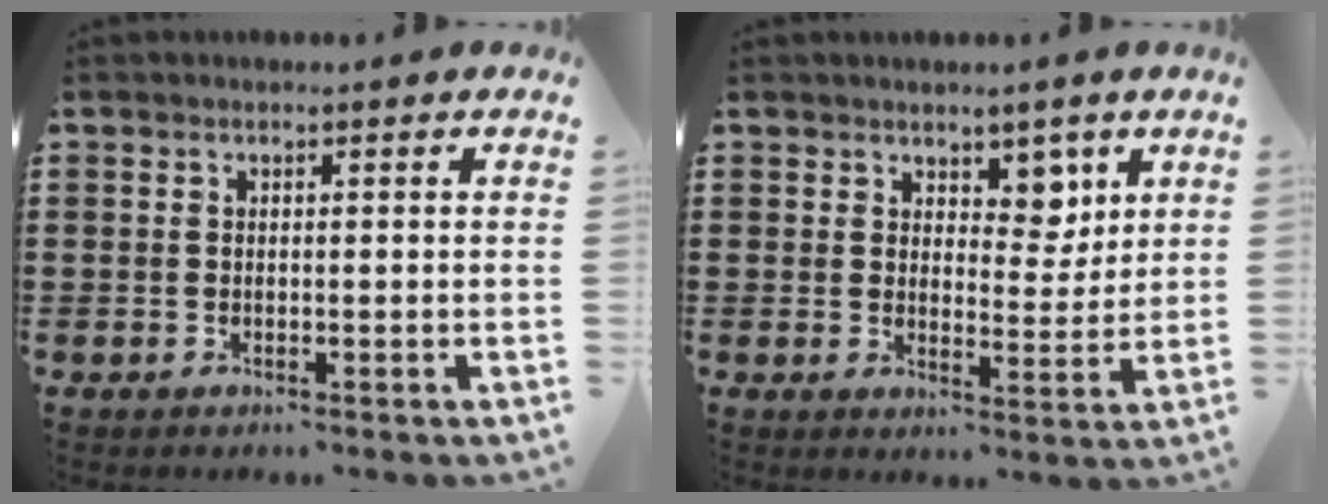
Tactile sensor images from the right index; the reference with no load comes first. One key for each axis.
{"total": 4.8, "fx": 3.3, "fy": 3.1, "fz": 1.5, "tx": -0.022, "ty": -0.008, "tz": 0.056}